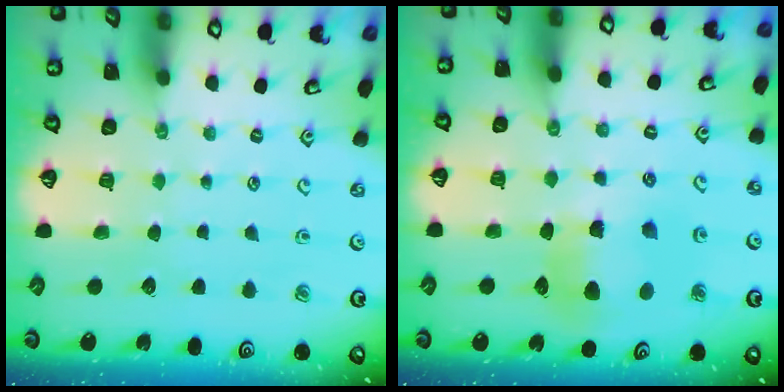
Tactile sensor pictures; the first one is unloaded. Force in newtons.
{"total": 8.4, "press": 8.4, "slide": 0.9}